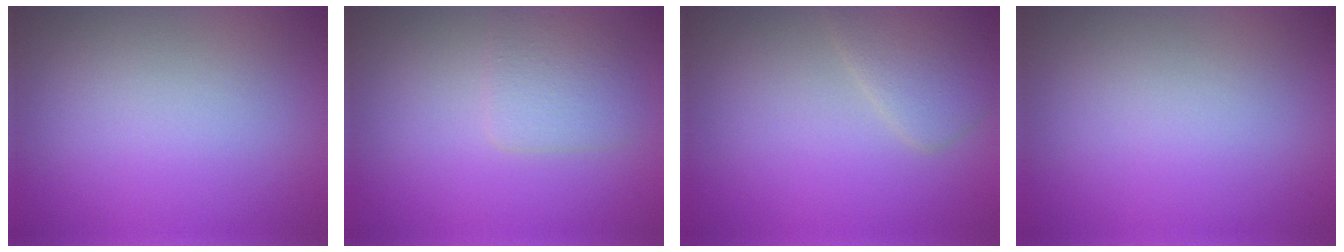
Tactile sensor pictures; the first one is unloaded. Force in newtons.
{"total": 2.5, "press": 2.5, "slide": 0.1}
{"total": 2.9, "press": 2.9, "slide": 0.1}
{"total": 0.0}